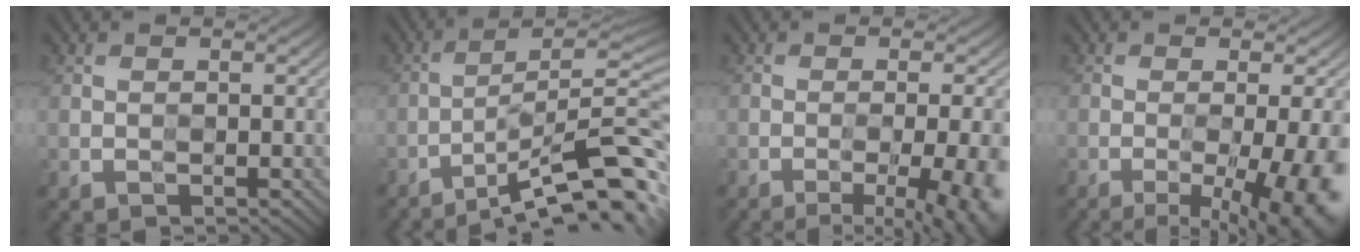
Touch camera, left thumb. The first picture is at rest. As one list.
[{"total": 12.8, "force": [-8.0, 2.0, 9.9], "torque": [-0.156, 0.011, -0.123]}, {"total": 12.5, "force": [-5.6, 4.0, 10.5], "torque": [-0.108, 0.008, -0.058]}, {"total": 11.3, "force": [-4.2, 3.2, 10.1], "torque": [-0.116, -0.007, -0.048]}]